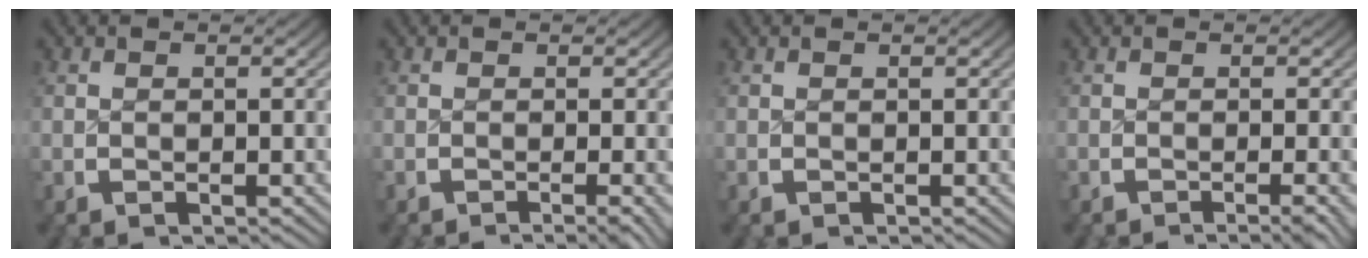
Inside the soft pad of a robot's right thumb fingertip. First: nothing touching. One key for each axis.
{"total": 1.7, "fx": -1.1, "fy": -0.1, "fz": 1.3, "tx": -0.013, "ty": 0.001, "tz": -0.017}
{"total": 0.0}
{"total": 1.7, "fx": -1.2, "fy": -0.2, "fz": 1.3, "tx": -0.015, "ty": 0.002, "tz": -0.018}